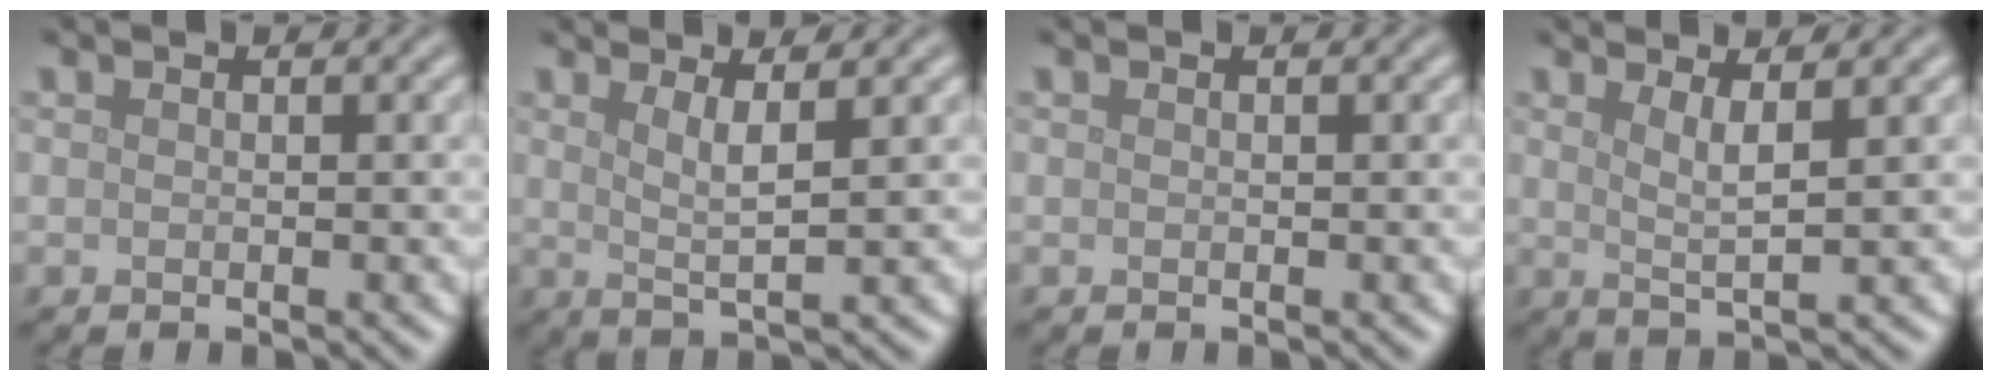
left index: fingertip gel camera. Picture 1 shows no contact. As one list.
[{"total": 2.8, "force": [1.2, 0.5, 2.5], "torque": [-0.043, -0.006, 0.023]}, {"total": 0.0}, {"total": 2.6, "force": [1.2, 0.5, 2.2], "torque": [-0.036, -0.006, 0.023]}]